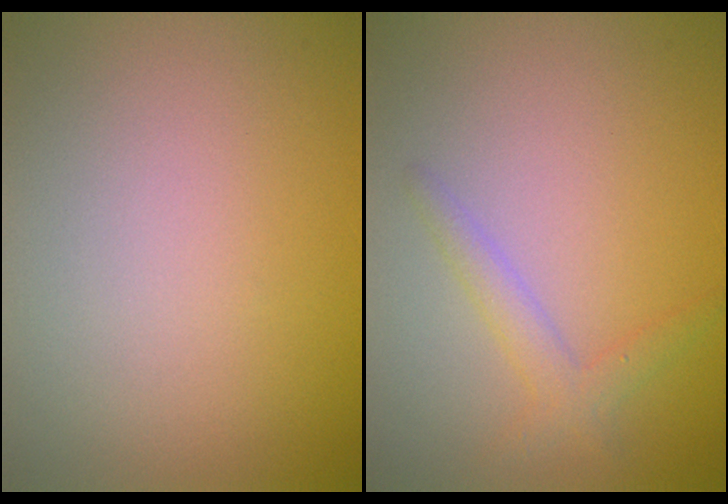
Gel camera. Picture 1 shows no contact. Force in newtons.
{"total": 2.0, "press": 2.0, "slide": 0.1}